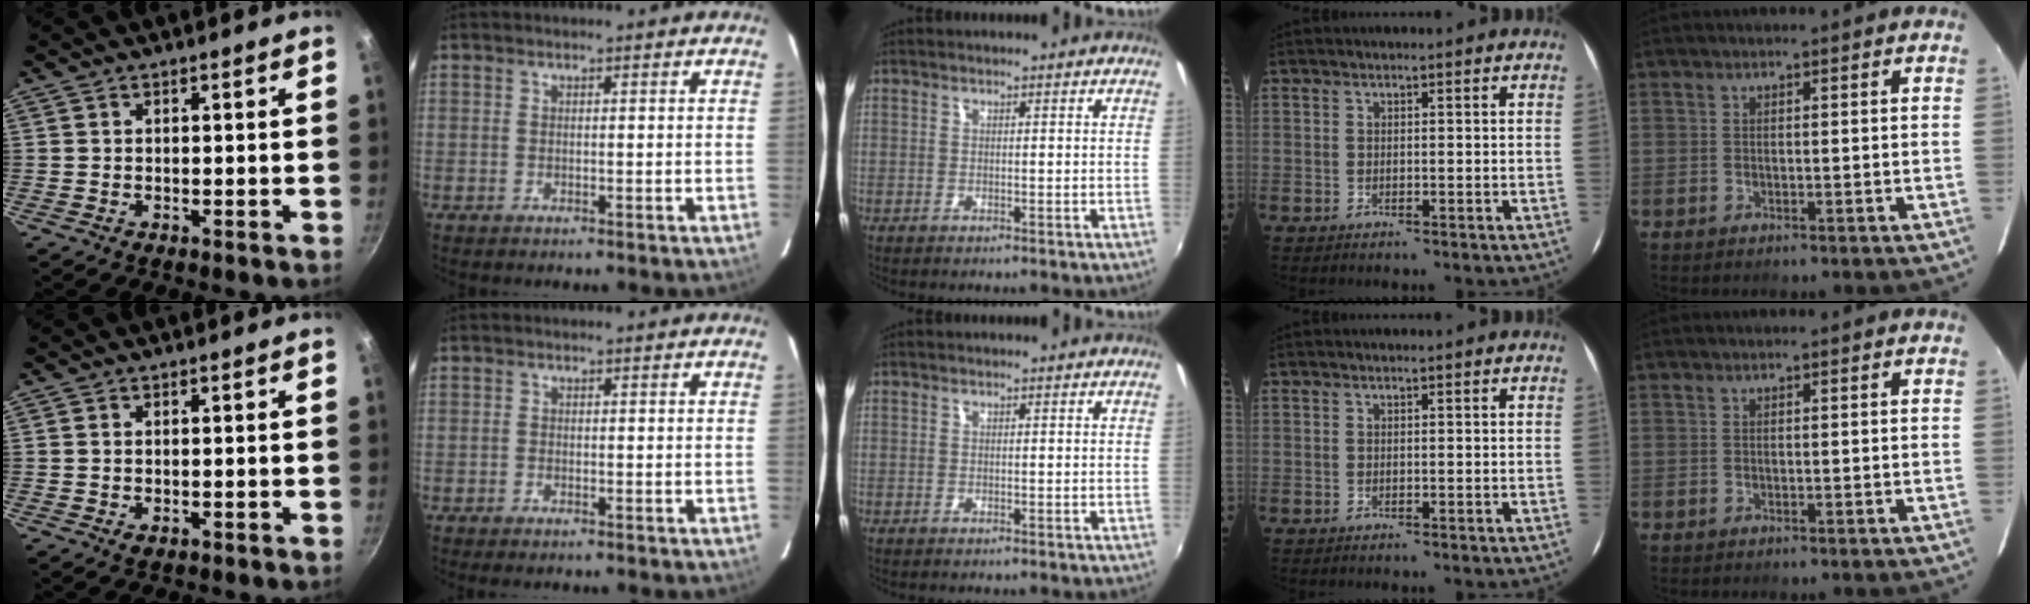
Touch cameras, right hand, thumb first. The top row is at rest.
{"thumb": {"total": 1.2, "force": [-0.1, 0.7, 0.9], "torque": [-0.015, -0.002, -0.002]}, "index": {"total": 0.7, "force": [-0.6, 0.3, 0.3], "torque": [-0.008, -0.002, -0.014]}}